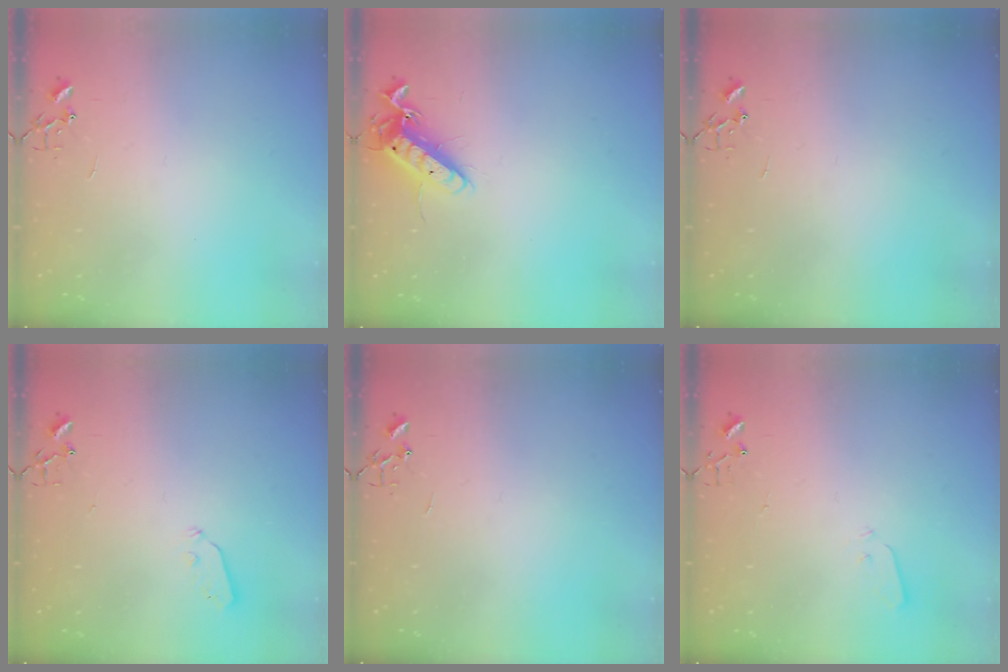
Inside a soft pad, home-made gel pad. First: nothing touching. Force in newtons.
{"total": 12.5, "press": 12.5, "slide": 1.1}
{"total": 0.0}
{"total": 3.1, "press": 3.0, "slide": 0.4}
{"total": 0.0}
{"total": 3.1, "press": 3.0, "slide": 0.7}